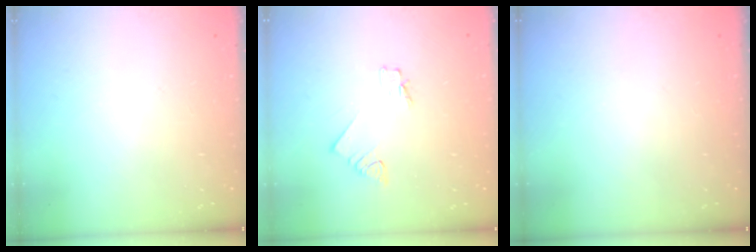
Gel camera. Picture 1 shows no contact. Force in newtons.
{"total": 1.8, "press": 1.7, "slide": 0.2}
{"total": 0.0}